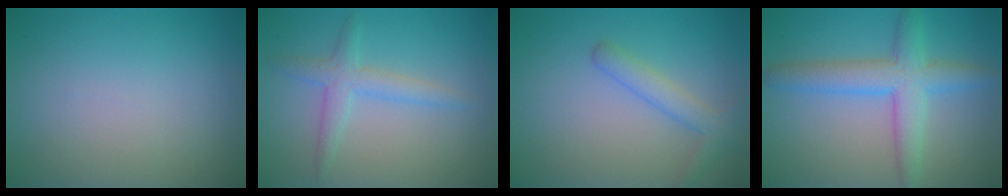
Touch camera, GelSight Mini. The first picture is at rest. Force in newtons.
{"total": 1.8, "press": 1.8, "slide": 0.1}
{"total": 2.4, "press": 2.4, "slide": 0.1}
{"total": 4.8, "press": 4.8, "slide": 0.1}